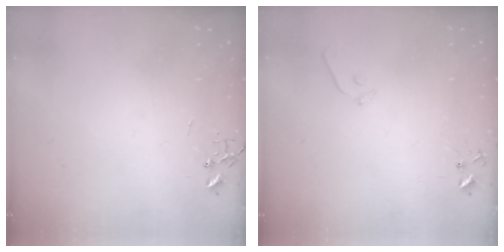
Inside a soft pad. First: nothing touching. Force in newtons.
{"total": 6.2, "press": 6.2, "slide": 0.5}